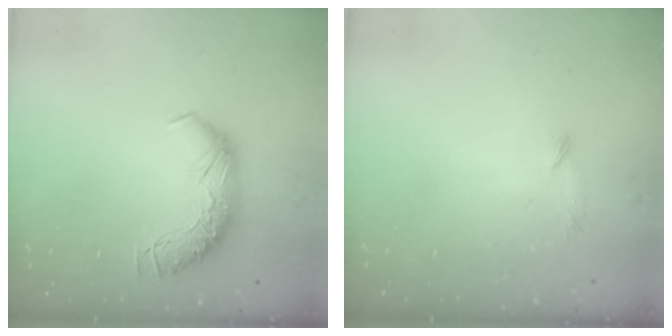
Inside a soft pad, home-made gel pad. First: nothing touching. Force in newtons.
{"total": 8.3, "press": 8.3, "slide": 0.6}